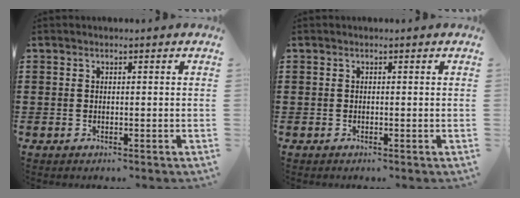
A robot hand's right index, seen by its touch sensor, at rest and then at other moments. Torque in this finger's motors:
{"motor_torque": [0.35, 0.38, 0.03, 0.02]}